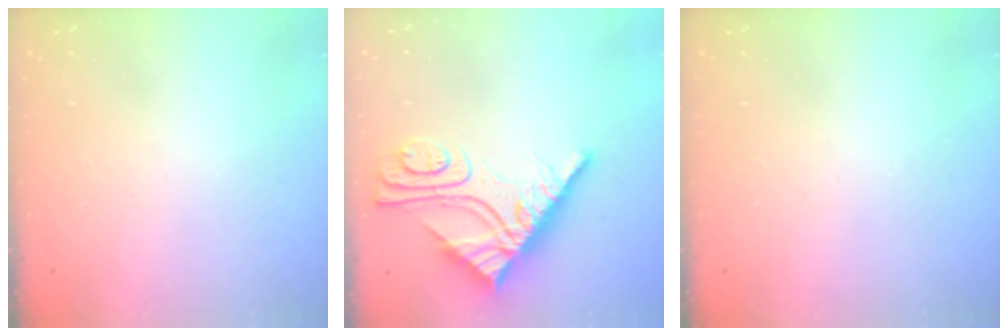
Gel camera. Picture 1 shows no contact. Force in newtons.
{"total": 12.6, "press": 12.5, "slide": 1.0}
{"total": 0.0}